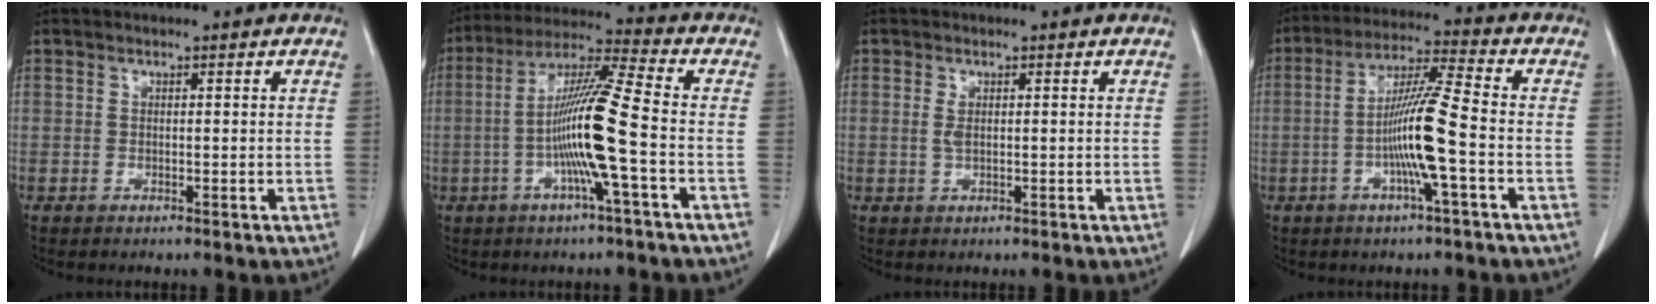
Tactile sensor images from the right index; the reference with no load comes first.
{"total": 12.3, "force": [-2.6, -0.8, 12.0], "torque": [-0.230, 0.003, -0.057]}
{"total": 1.4, "force": [0.3, 0.5, 1.3], "torque": [-0.031, -0.003, 0.007]}
{"total": 10.3, "force": [-2.4, -0.5, 10.0], "torque": [-0.193, 0.001, -0.051]}